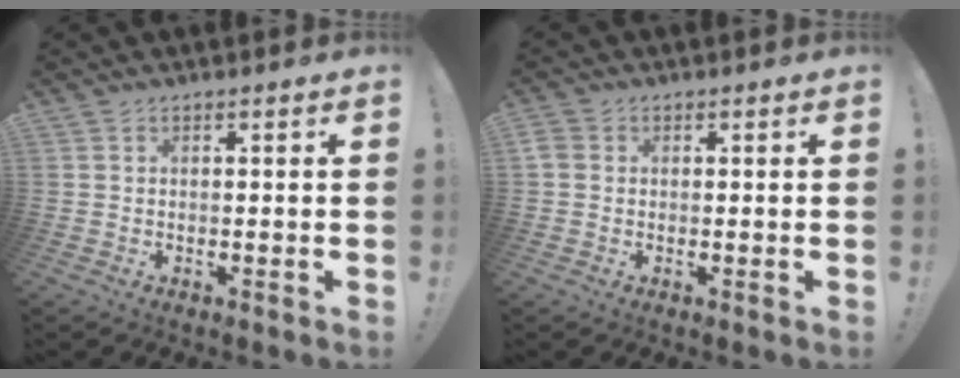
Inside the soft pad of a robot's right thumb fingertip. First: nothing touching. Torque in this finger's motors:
{"motor_torque": [0.02, 0.30, 0.21, -0.25, 0.00]}